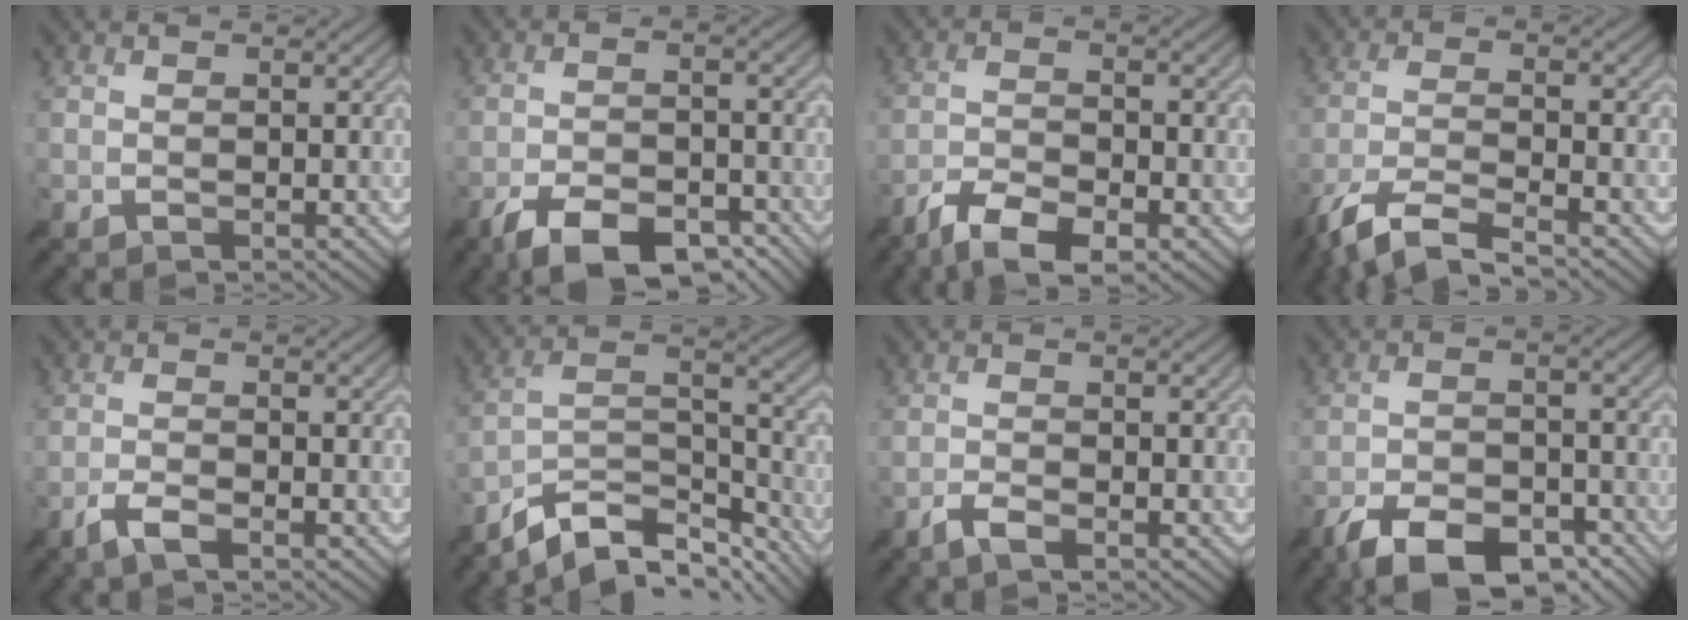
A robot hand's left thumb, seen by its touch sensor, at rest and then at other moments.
{"total": 10.3, "force": [-7.1, 3.6, 6.5], "torque": [-0.114, -0.001, -0.127]}
{"total": 7.4, "force": [-5.1, 2.1, 5.0], "torque": [-0.101, -0.004, -0.095]}
{"total": 8.1, "force": [-5.8, 1.8, 5.3], "torque": [-0.115, -0.009, -0.125]}
{"total": 2.8, "force": [-1.8, 0.6, 2.1], "torque": [-0.048, 0.002, -0.045]}
{"total": 11.3, "force": [-8.5, 4.5, 6.0], "torque": [-0.118, 0.000, -0.155]}
{"total": 2.1, "force": [-1.4, 0.4, 1.5], "torque": [-0.036, 0.003, -0.035]}
{"total": 10.8, "force": [-7.6, 4.0, 6.6], "torque": [-0.116, -0.004, -0.135]}